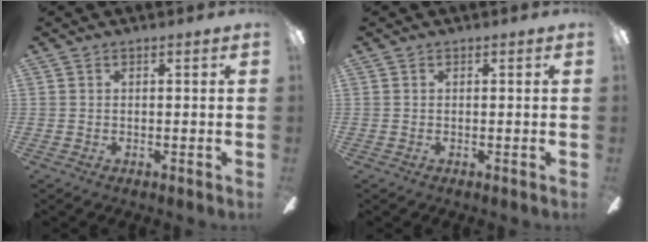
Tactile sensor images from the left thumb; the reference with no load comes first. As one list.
[{"total": 0.0}]